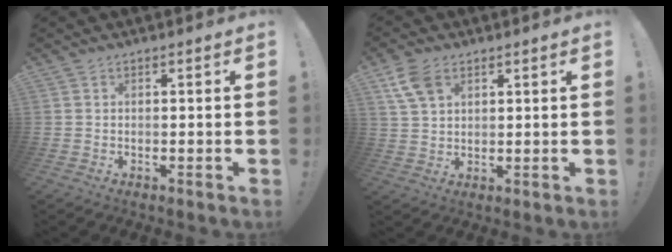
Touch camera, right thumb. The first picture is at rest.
{"total": 7.5, "force": [3.8, 4.6, 4.6], "torque": [-0.096, -0.005, 0.077]}